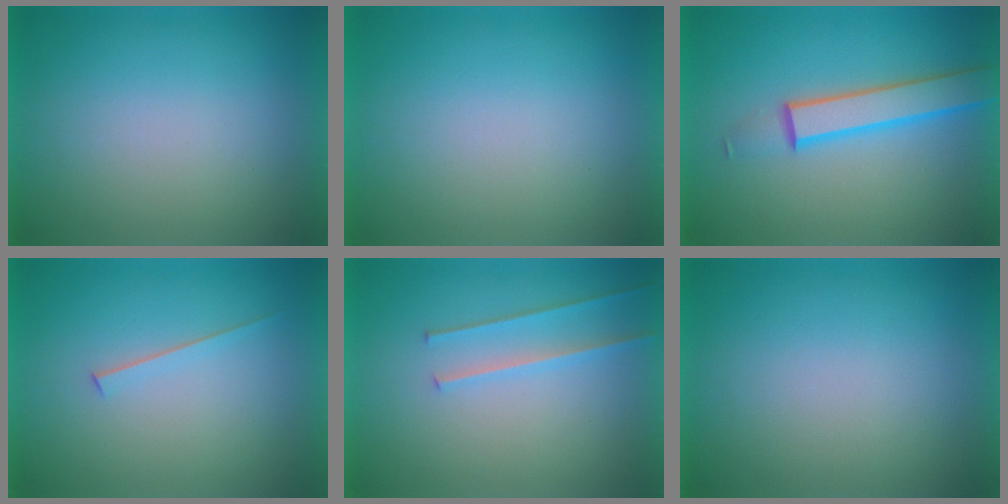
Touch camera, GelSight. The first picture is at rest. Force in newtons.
{"total": 1.0}
{"total": 4.7}
{"total": 1.5}
{"total": 2.2}
{"total": 1.0}